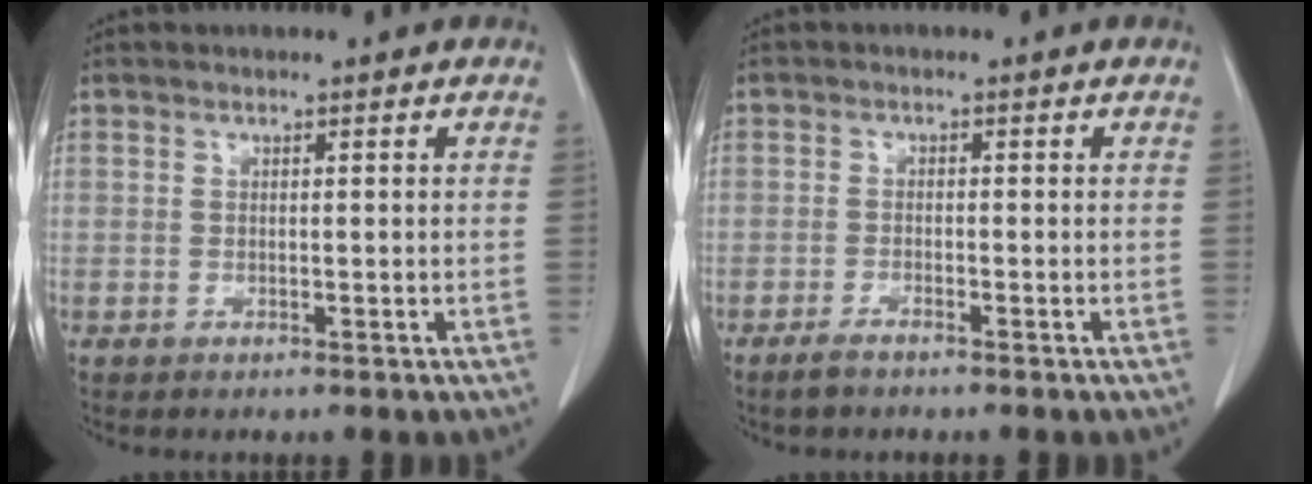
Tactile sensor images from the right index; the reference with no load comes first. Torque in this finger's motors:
{"motor_torque": [0.19, -0.16, 0.08, 0.03]}